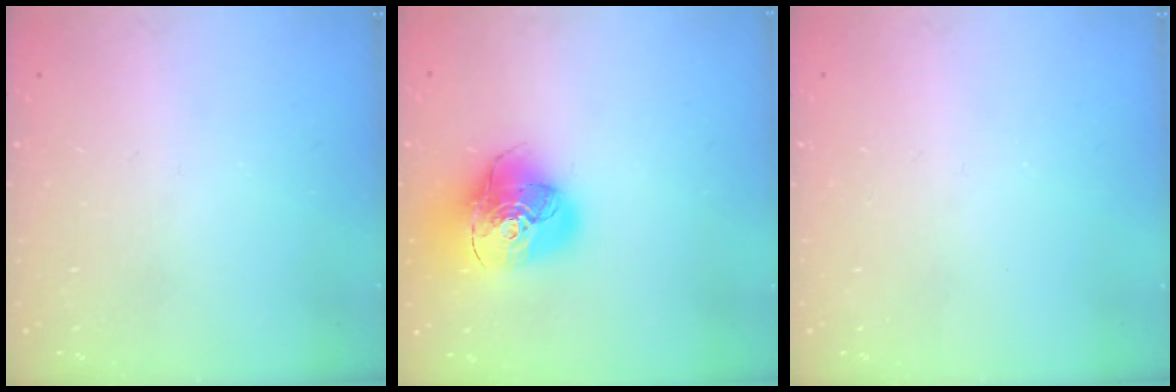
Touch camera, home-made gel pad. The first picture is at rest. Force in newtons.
{"total": 20.1, "press": 20.0, "slide": 2.6}
{"total": 0.0}